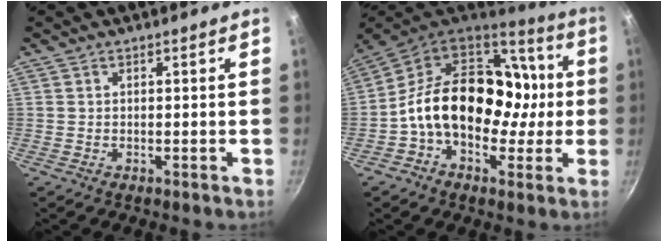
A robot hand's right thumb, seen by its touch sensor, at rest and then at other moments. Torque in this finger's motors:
{"motor_torque": [1.38, 3.63, 1.41, -1.34, 0.23]}